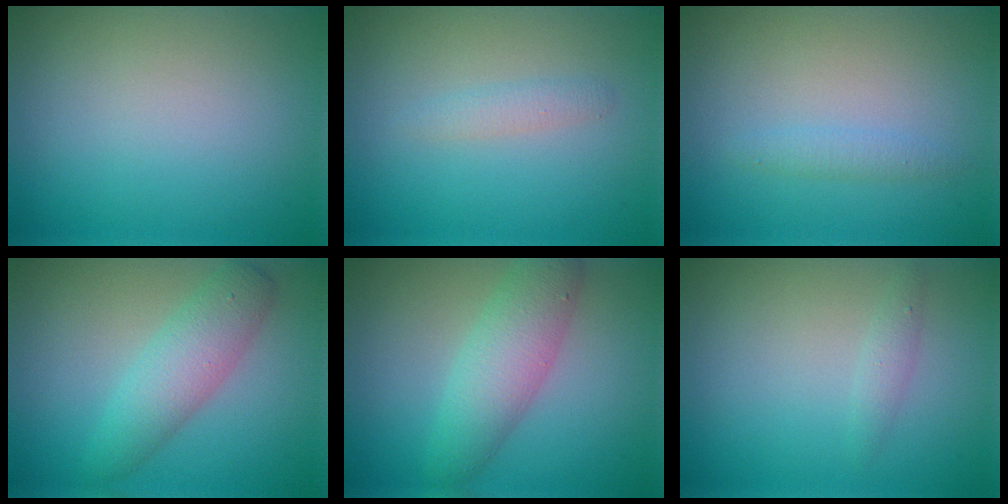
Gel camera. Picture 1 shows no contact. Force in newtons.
{"total": 1.1, "press": 1.1, "slide": 0.0}
{"total": 1.1, "press": 1.1, "slide": 0.0}
{"total": 3.9, "press": 3.9, "slide": 0.0}
{"total": 4.6, "press": 4.6, "slide": 0.1}
{"total": 1.0, "press": 1.0, "slide": 0.1}